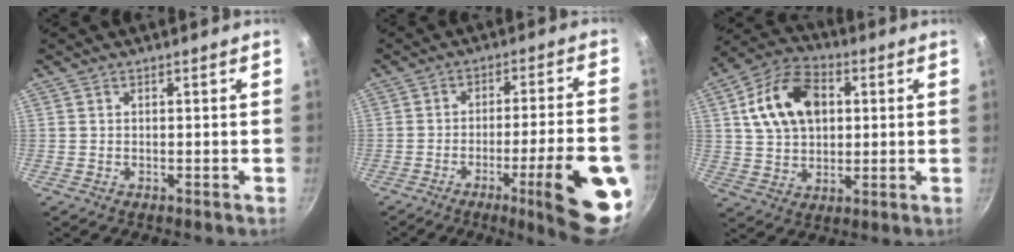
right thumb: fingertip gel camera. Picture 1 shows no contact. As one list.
[{"total": 16.8, "force": [-6.4, 2.3, 15.4], "torque": [-0.202, 0.024, -0.086]}, {"total": 15.2, "force": [3.6, 10.5, 10.4], "torque": [-0.164, 0.010, 0.053]}]